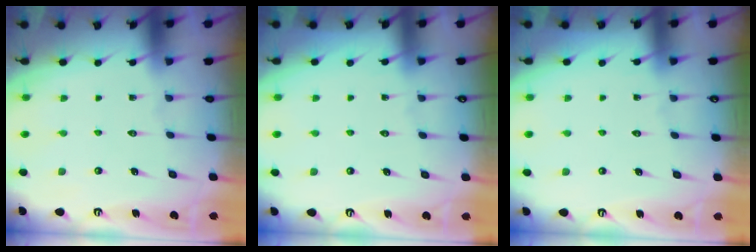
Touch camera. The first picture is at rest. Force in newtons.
{"total": 3.2, "press": 3.2, "slide": 0.6}
{"total": 3.2, "press": 3.2, "slide": 0.6}